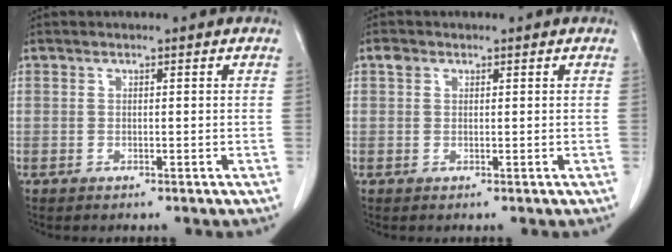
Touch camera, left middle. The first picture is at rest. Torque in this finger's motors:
{"motor_torque": [0.08, -0.08, -0.02, 0.00]}